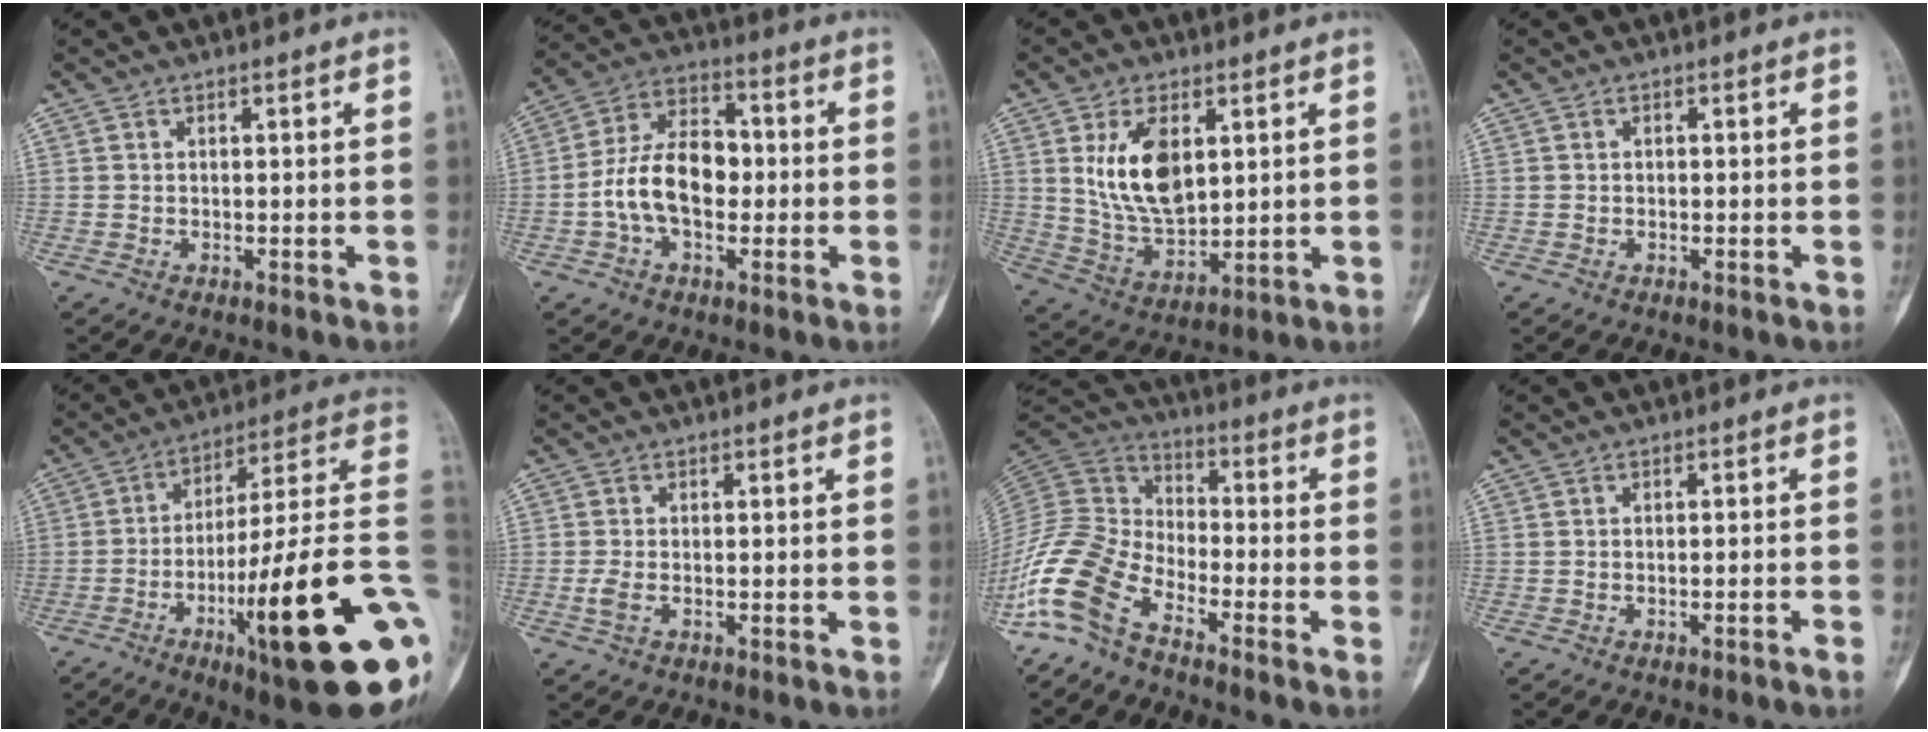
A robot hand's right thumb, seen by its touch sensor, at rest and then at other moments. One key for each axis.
{"total": 12.9, "fx": -1.4, "fy": 8.1, "fz": 9.9, "tx": -0.166, "ty": 0.037, "tz": -0.033}
{"total": 12.8, "fx": 3.7, "fy": 7.1, "fz": 10.0, "tx": -0.169, "ty": -0.021, "tz": 0.082}
{"total": 0.0}
{"total": 28.2, "fx": -7.6, "fy": 4.4, "fz": 26.8, "tx": -0.343, "ty": 0.023, "tz": -0.111}
{"total": 1.9, "fx": -0.6, "fy": 0.8, "fz": 1.6, "tx": -0.046, "ty": -0.004, "tz": -0.013}
{"total": 12.7, "fx": -8.7, "fy": 5.6, "fz": 7.3, "tx": -0.155, "ty": 0.064, "tz": -0.186}
{"total": 1.6, "fx": -1.2, "fy": -0.2, "fz": 1.1, "tx": -0.025, "ty": 0.008, "tz": -0.011}